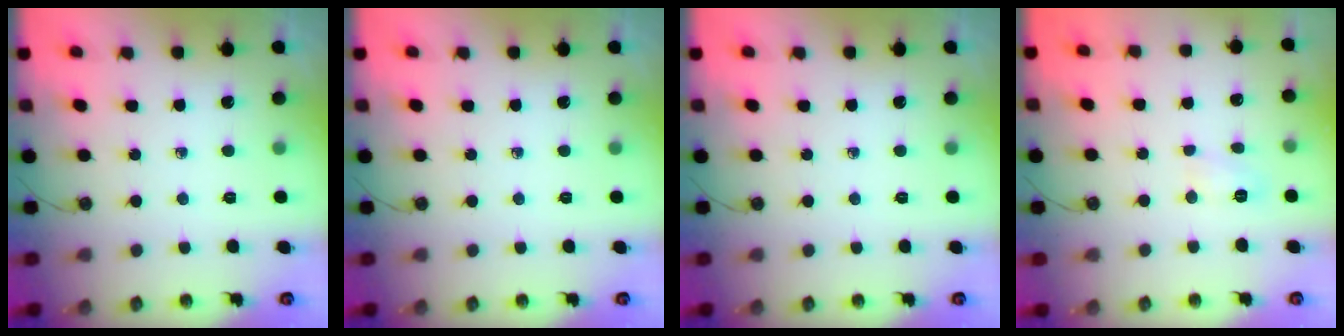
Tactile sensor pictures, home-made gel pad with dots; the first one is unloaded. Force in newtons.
{"total": 0.0}
{"total": 0.0}
{"total": 4.3, "press": 4.2, "slide": 0.6}